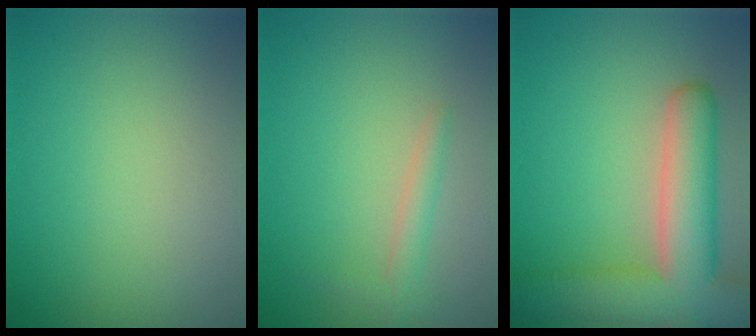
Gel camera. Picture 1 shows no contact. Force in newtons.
{"total": 1.6, "press": 1.6, "slide": 0.1}
{"total": 9.1, "press": 9.0, "slide": 0.5}